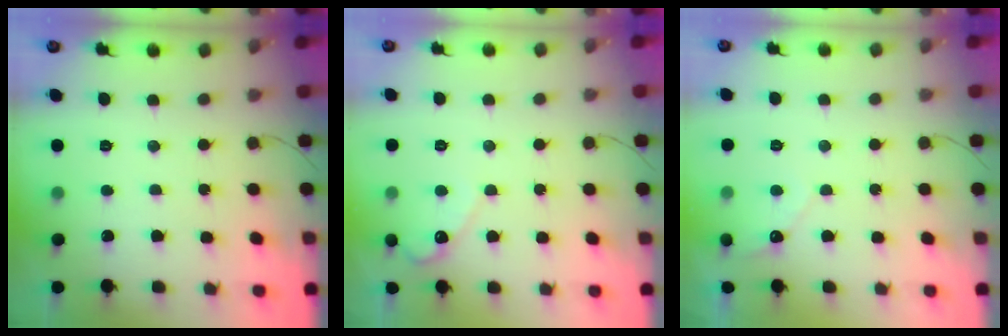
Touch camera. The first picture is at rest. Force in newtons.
{"total": 3.4, "press": 3.4, "slide": 0.3}
{"total": 4.0, "press": 4.0, "slide": 0.3}